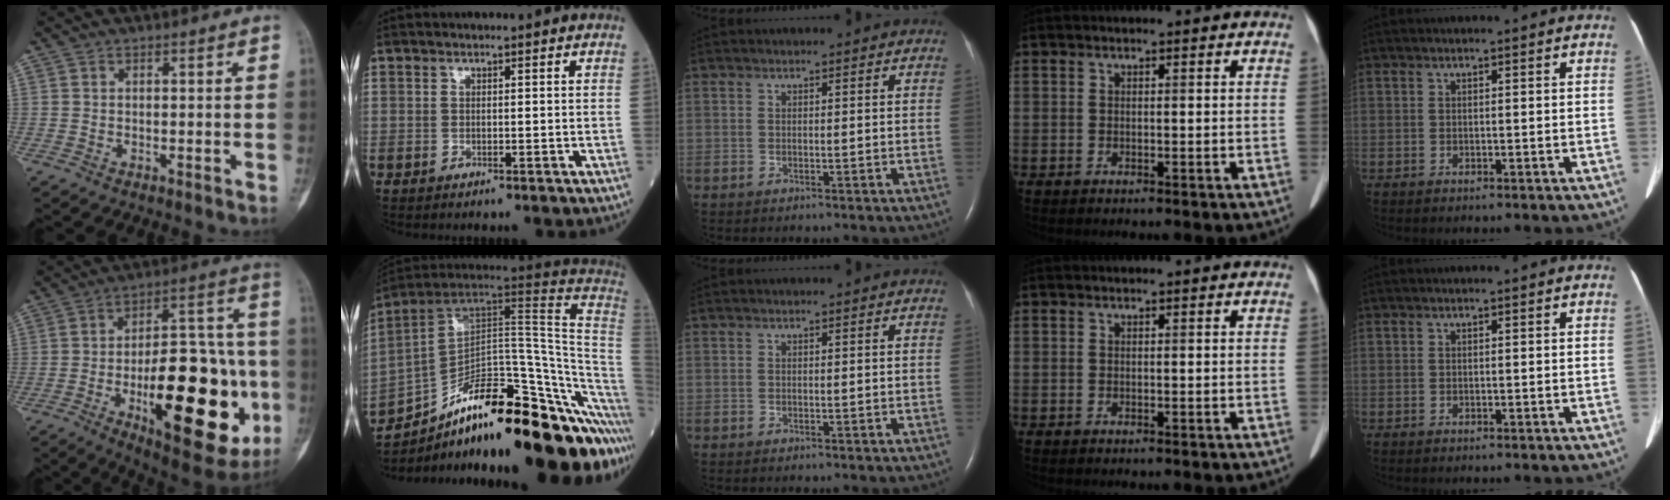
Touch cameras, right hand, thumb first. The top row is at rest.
{"thumb": {"total": 31.0, "force": [-8.5, 12.8, 26.9], "torque": [-0.353, 0.014, -0.107]}, "index": {"total": 30.3, "force": [-16.5, 6.6, 24.5], "torque": [-0.250, 0.028, -0.243]}}